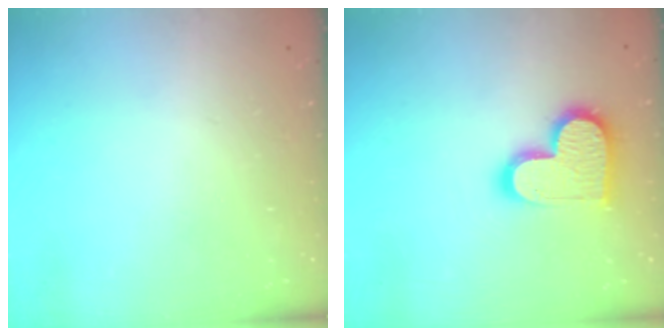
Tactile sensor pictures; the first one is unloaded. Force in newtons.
{"total": 15.1, "press": 15.1, "slide": 1.1}